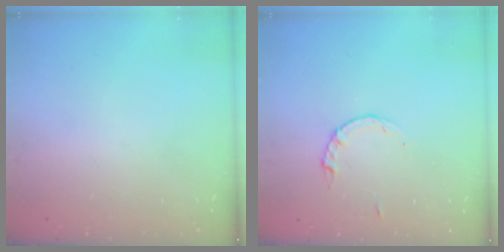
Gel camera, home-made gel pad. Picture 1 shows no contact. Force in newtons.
{"total": 2.2, "press": 2.1, "slide": 0.3}